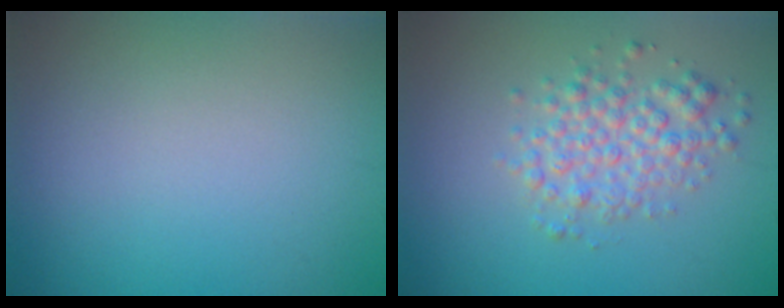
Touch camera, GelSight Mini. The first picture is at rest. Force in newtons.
{"total": 3.5, "press": 3.5, "slide": 0.1}